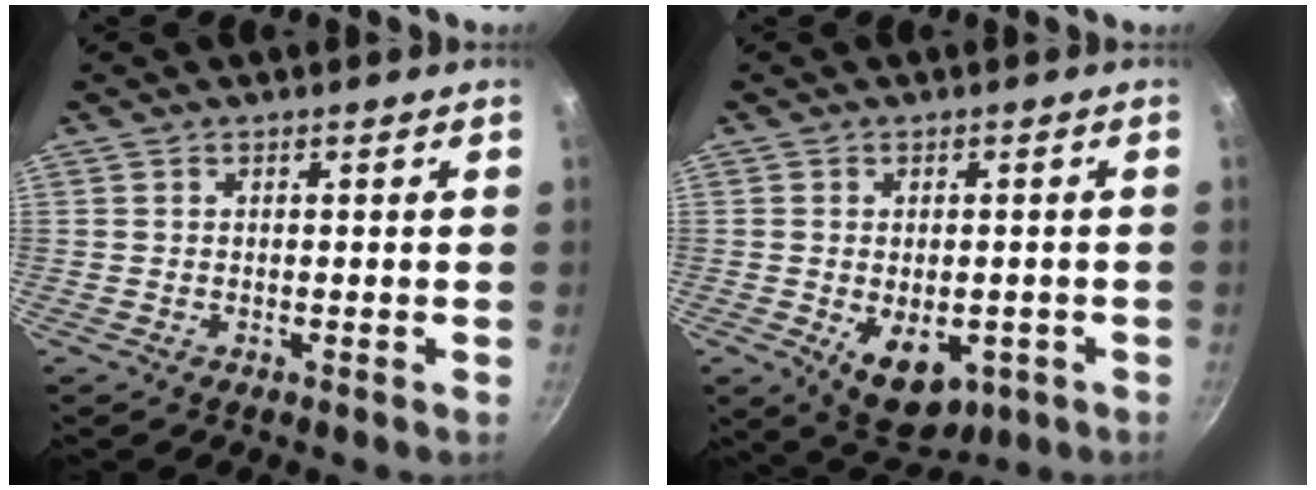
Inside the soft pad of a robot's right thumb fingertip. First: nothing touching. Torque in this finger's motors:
{"motor_torque": [-0.30, 0.52, 0.33, 0.37, 0.04]}